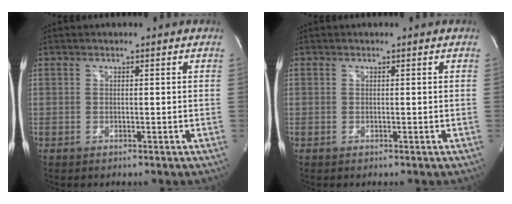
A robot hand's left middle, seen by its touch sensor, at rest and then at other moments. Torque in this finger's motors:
{"motor_torque": [0.31, -0.45, -0.06, 0.00]}